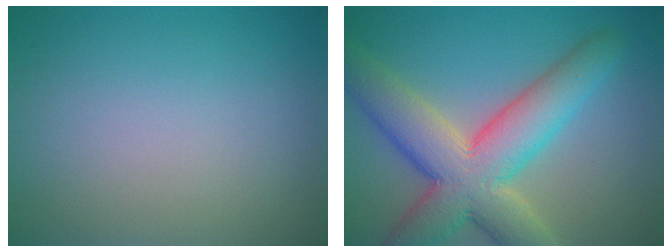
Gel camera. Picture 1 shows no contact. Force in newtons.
{"total": 10.0, "press": 9.9, "slide": 0.9}